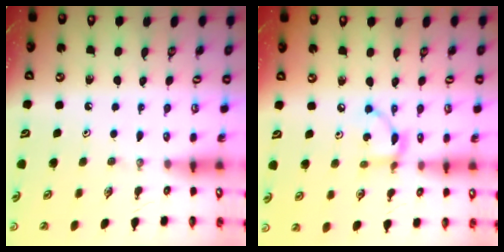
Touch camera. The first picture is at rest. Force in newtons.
{"total": 6.1, "press": 6.1, "slide": 0.1}